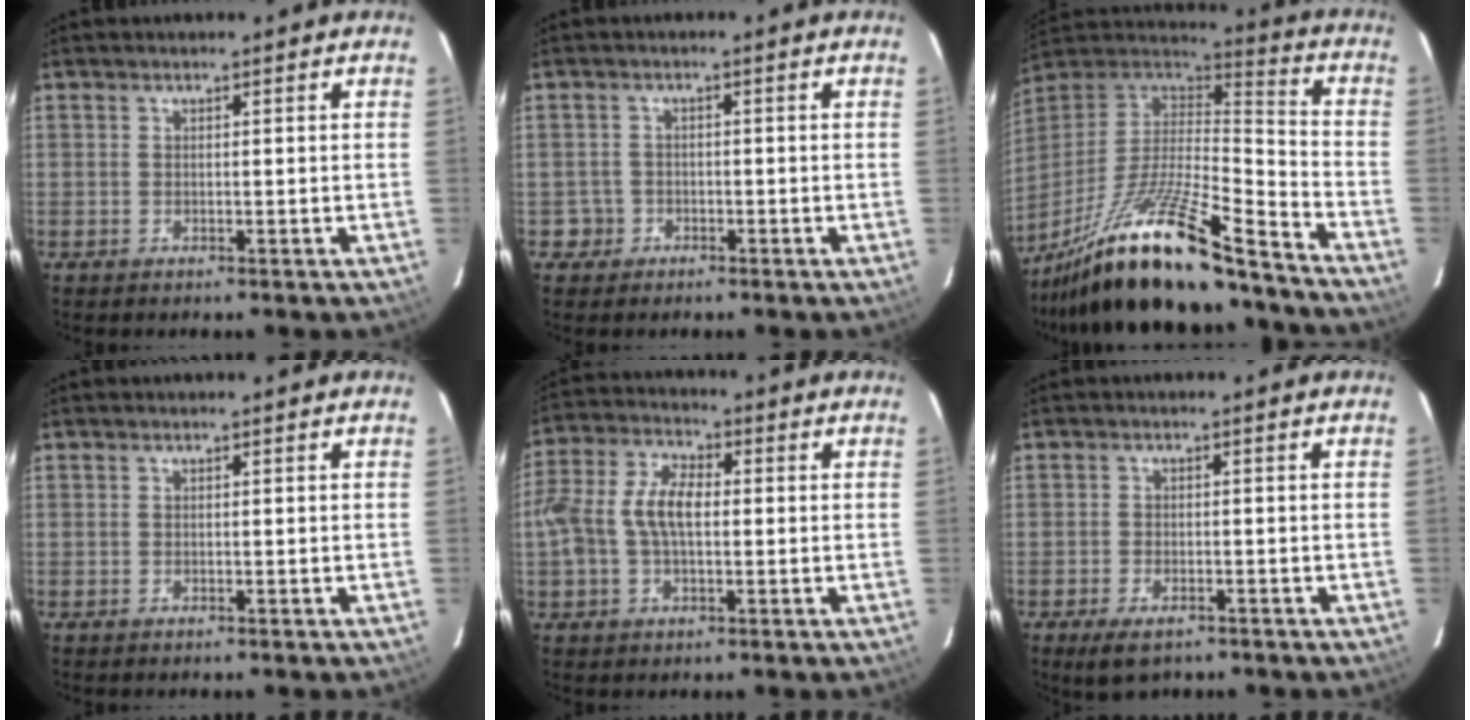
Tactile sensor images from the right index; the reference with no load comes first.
{"total": 1.2, "force": [-0.5, 1.1, -0.1], "torque": [0.001, 0.003, -0.005]}
{"total": 23.5, "force": [-17.5, 3.1, 15.3], "torque": [-0.284, -0.038, -0.303]}
{"total": 0.0}
{"total": 9.8, "force": [-0.3, 5.2, 8.3], "torque": [-0.174, 0.017, -0.007]}
{"total": 5.0, "force": [-3.4, 2.4, 2.7], "torque": [-0.063, -0.018, -0.057]}